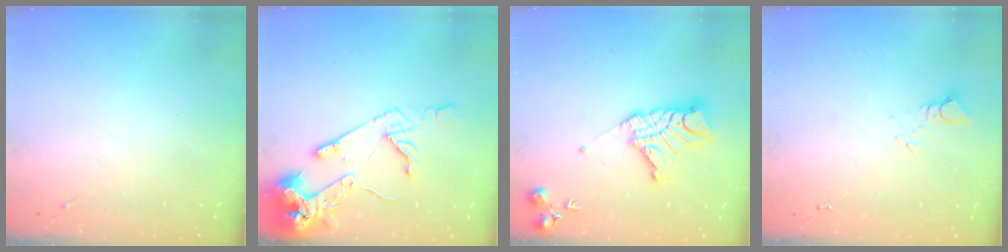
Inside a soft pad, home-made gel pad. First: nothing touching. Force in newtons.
{"total": 14.9, "press": 14.8, "slide": 2.0}
{"total": 16.4, "press": 16.3, "slide": 1.4}
{"total": 2.7, "press": 2.7, "slide": 0.2}